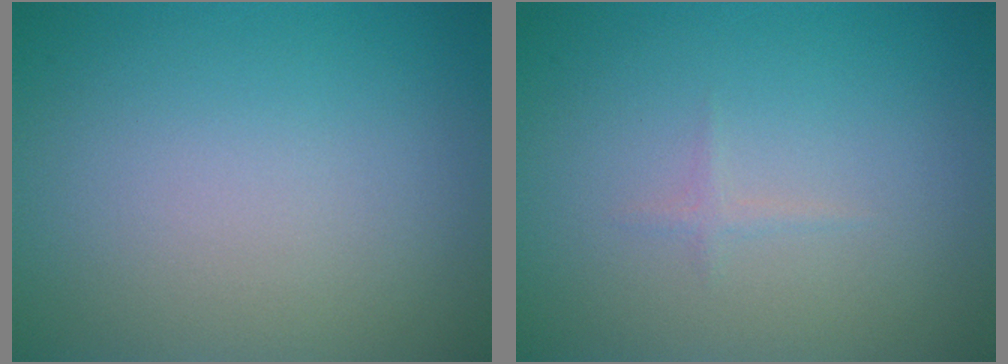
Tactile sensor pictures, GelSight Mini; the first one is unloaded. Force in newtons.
{"total": 0.5, "press": 0.5, "slide": 0.0}